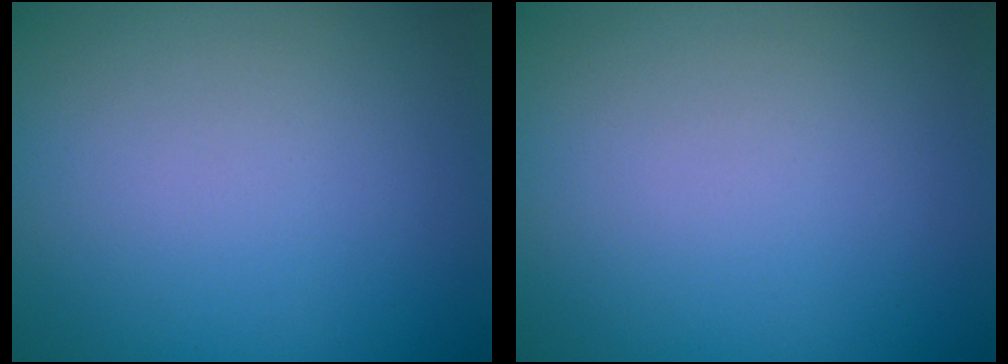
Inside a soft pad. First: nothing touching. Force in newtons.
{"total": 0.0}